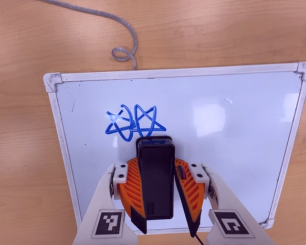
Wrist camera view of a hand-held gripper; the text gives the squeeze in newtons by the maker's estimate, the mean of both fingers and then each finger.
{"total": 13.3, "left": 14.5, "right": 12.2}